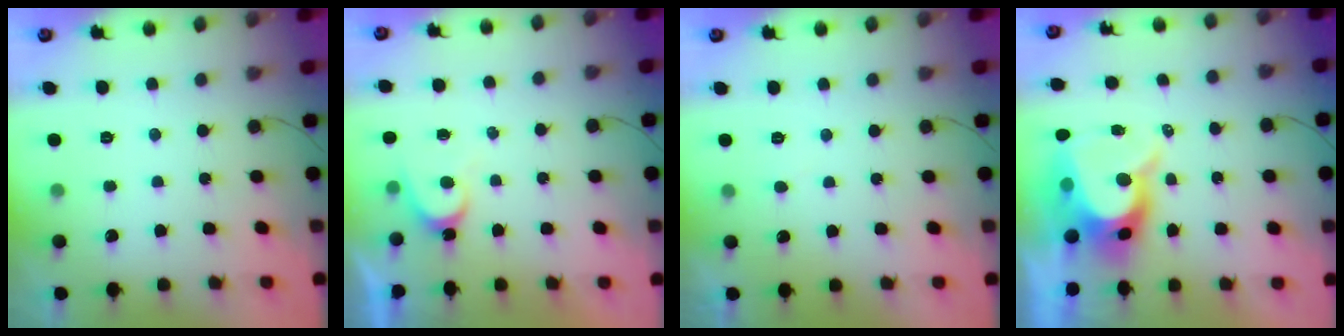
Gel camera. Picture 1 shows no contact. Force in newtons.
{"total": 4.9, "press": 4.8, "slide": 0.5}
{"total": 2.7, "press": 2.7, "slide": 0.2}
{"total": 10.6, "press": 10.6, "slide": 0.8}